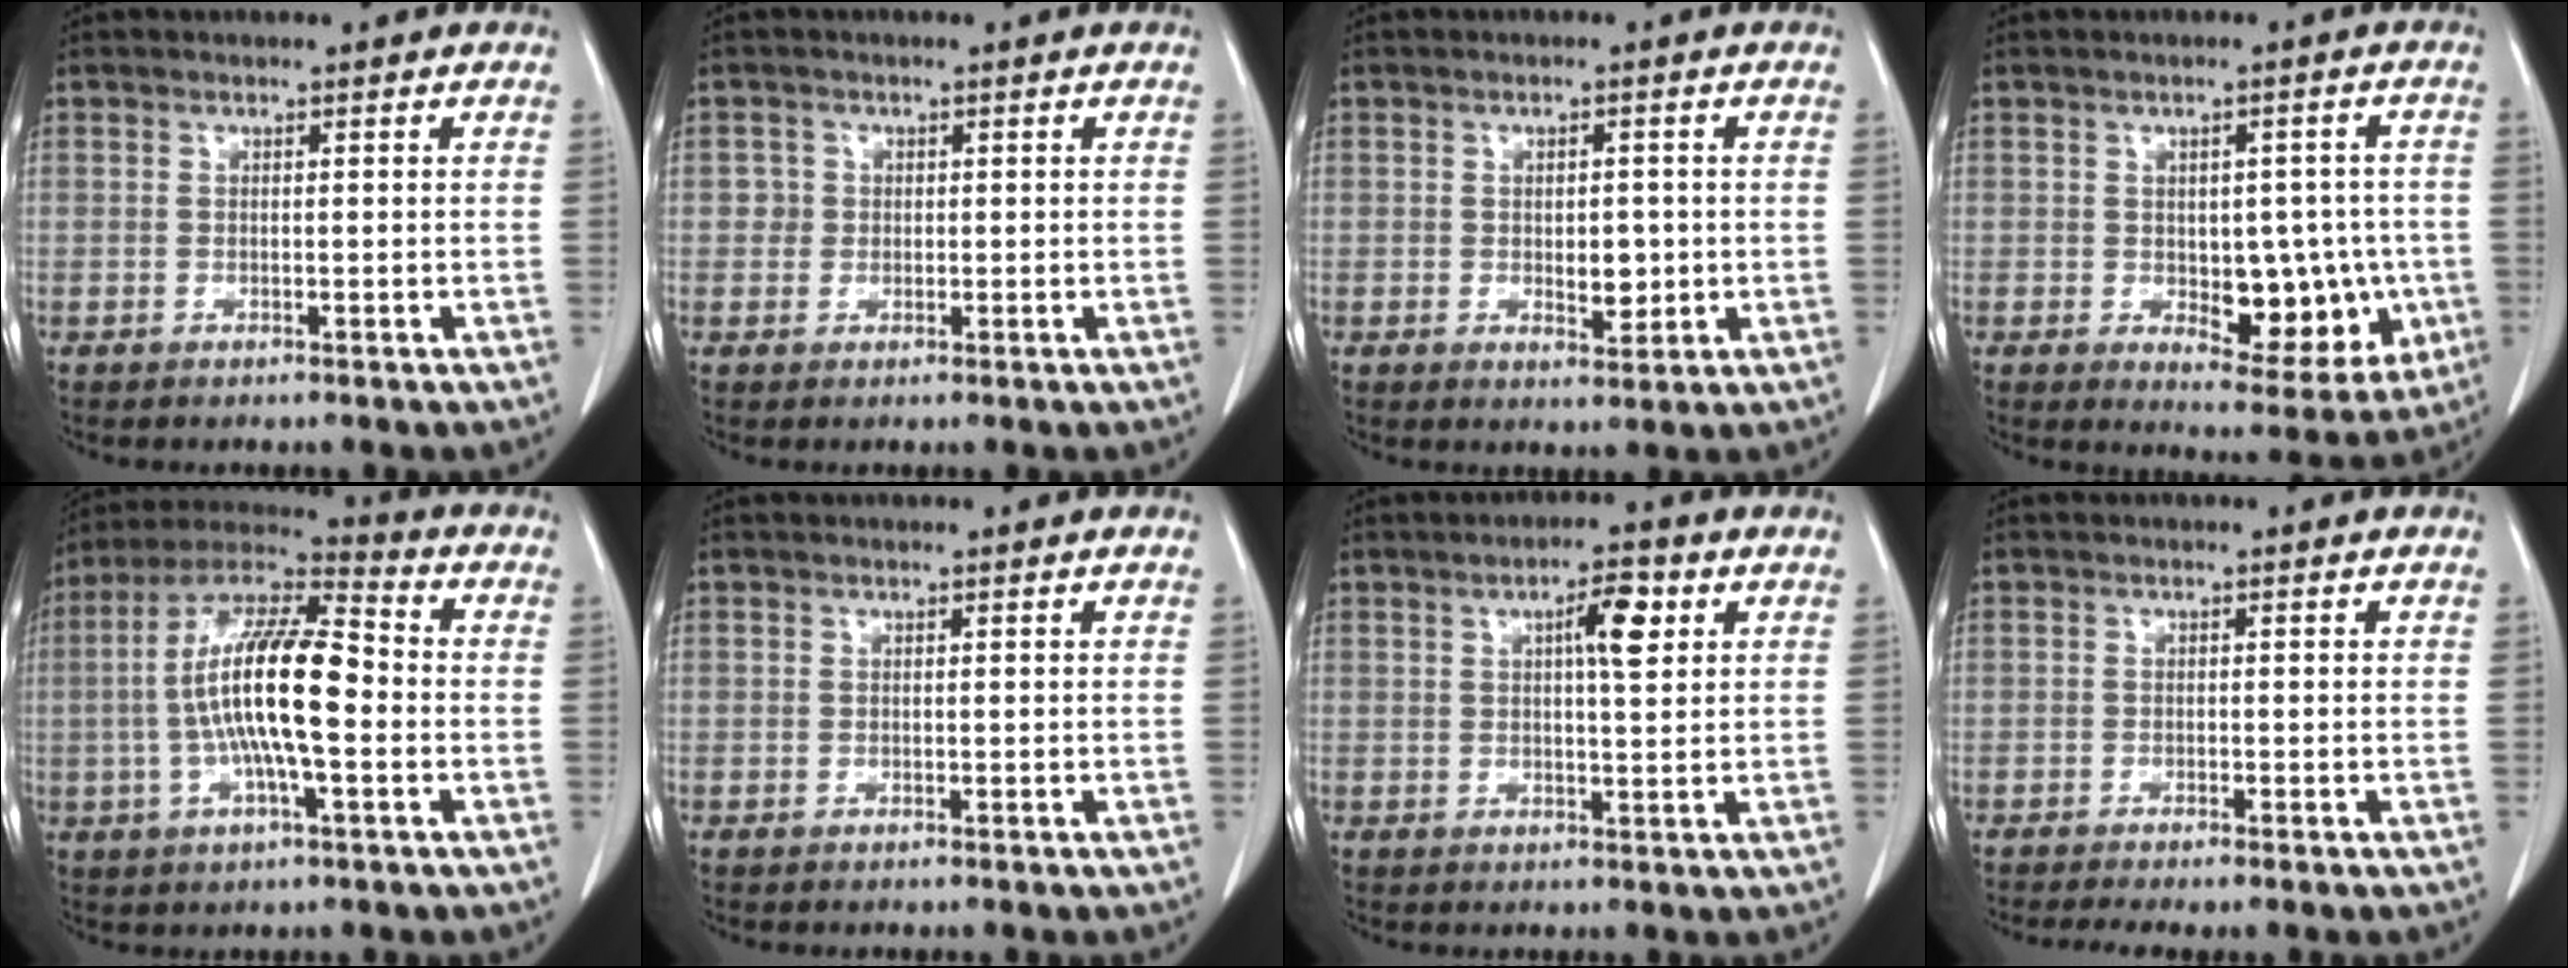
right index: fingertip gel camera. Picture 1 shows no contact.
{"total": 1.7, "force": [0.1, 1.7, 0.1], "torque": [0.007, 0.005, -0.001]}
{"total": 3.8, "force": [-0.4, 1.8, 3.3], "torque": [-0.048, -0.003, 0.002]}
{"total": 10.7, "force": [-1.6, 5.6, 8.9], "torque": [-0.092, 0.010, -0.002]}
{"total": 15.9, "force": [-1.4, 3.3, 15.5], "torque": [-0.297, 0.014, -0.031]}
{"total": 0.0}
{"total": 5.2, "force": [1.9, 0.9, 4.8], "torque": [-0.079, 0.004, 0.028]}
{"total": 3.2, "force": [-2.5, 0.2, 2.0], "torque": [-0.032, -0.007, -0.040]}